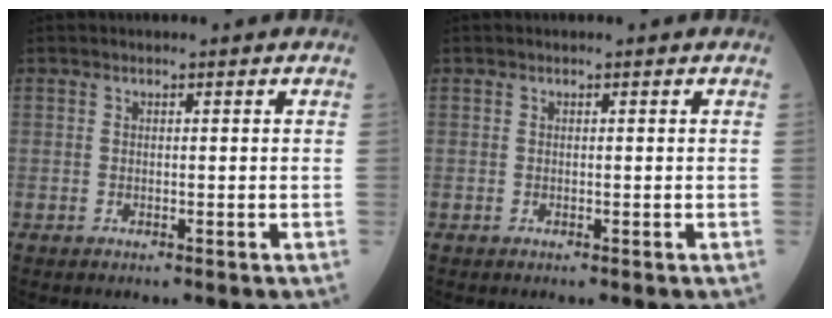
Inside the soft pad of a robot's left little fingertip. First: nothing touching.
{"total": 0.0}